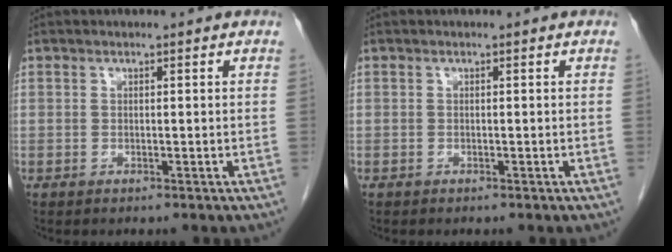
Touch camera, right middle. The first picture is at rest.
{"total": 0.0}